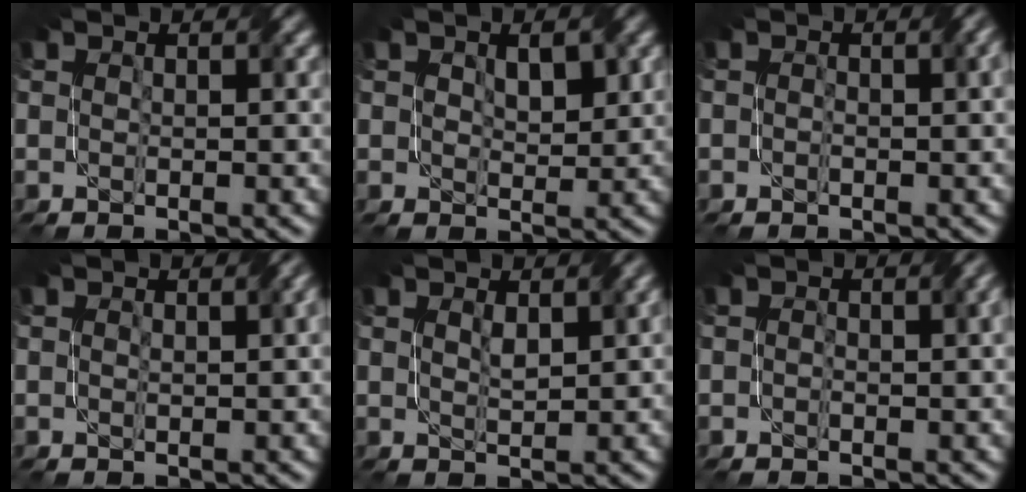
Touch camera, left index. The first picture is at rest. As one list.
[{"total": 2.7, "force": [0.9, 1.8, 1.7], "torque": [-0.034, -0.005, 0.018]}, {"total": 2.0, "force": [-0.4, 0.9, 1.8], "torque": [-0.023, -0.004, -0.004]}, {"total": 1.2, "force": [0.1, 0.3, 1.2], "torque": [-0.017, 0.001, 0.002]}, {"total": 0.9, "force": [0.6, -0.1, 0.7], "torque": [-0.016, 0.000, 0.013]}, {"total": 2.0, "force": [-0.3, 0.9, 1.8], "torque": [-0.021, -0.005, -0.004]}]